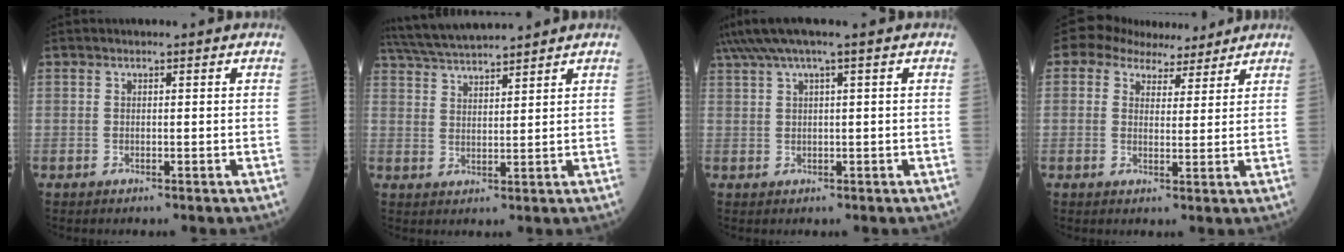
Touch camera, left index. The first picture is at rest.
{"total": 9.1, "force": [8.5, 0.0, 3.3], "torque": [-0.070, 0.028, 0.152]}
{"total": 5.2, "force": [3.4, -0.7, 3.8], "torque": [-0.078, 0.032, 0.064]}
{"total": 6.5, "force": [5.2, 3.6, 1.7], "torque": [-0.030, 0.019, 0.078]}